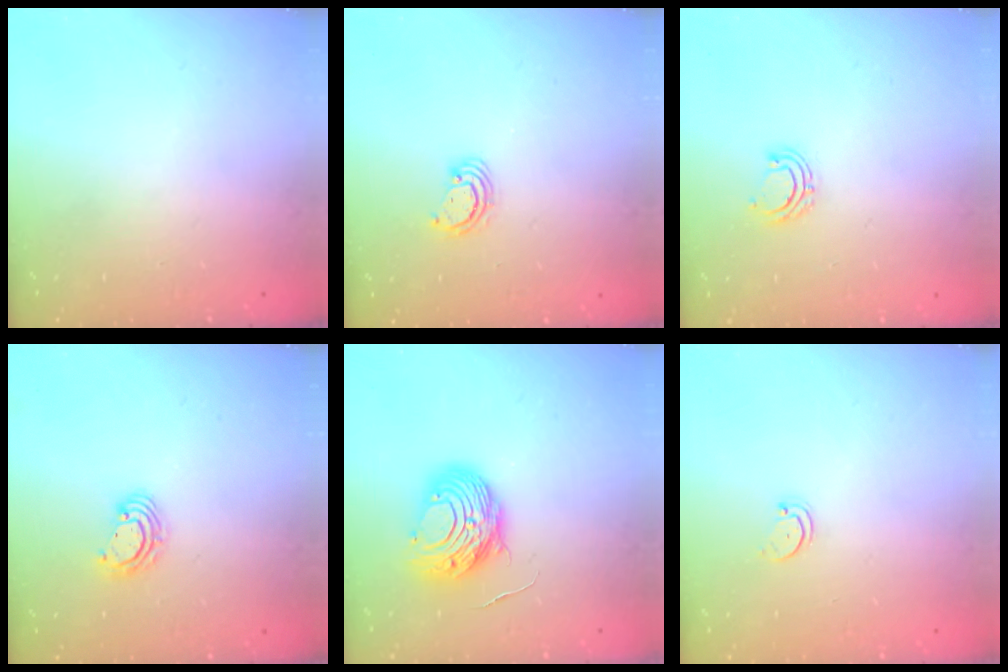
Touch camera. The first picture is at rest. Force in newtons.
{"total": 3.1, "press": 3.1, "slide": 0.3}
{"total": 4.7, "press": 4.7, "slide": 0.8}
{"total": 4.6, "press": 4.6, "slide": 0.2}
{"total": 11.2, "press": 11.2, "slide": 0.9}
{"total": 1.5, "press": 1.5, "slide": 0.3}